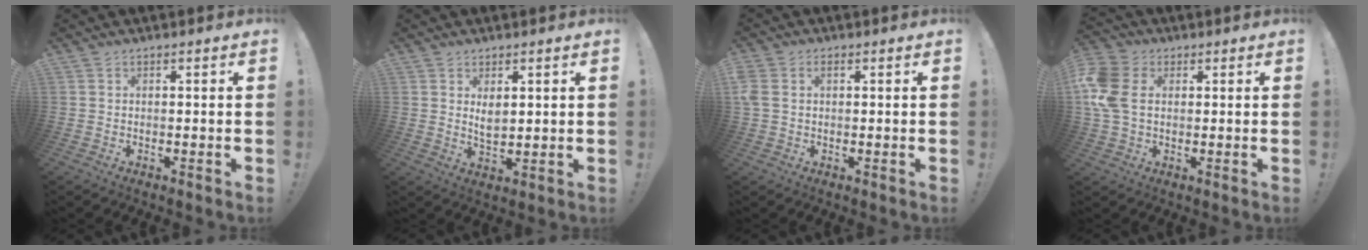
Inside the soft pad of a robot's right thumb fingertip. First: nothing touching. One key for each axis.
{"total": 4.3, "fx": 1.9, "fy": 2.2, "fz": 3.1, "tx": -0.052, "ty": -0.015, "tz": 0.030}
{"total": 3.2, "fx": 0.5, "fy": 2.3, "fz": 2.2, "tx": -0.047, "ty": 0.005, "tz": 0.010}
{"total": 12.2, "fx": 1.9, "fy": 9.0, "fz": 8.1, "tx": -0.185, "ty": -0.002, "tz": 0.035}